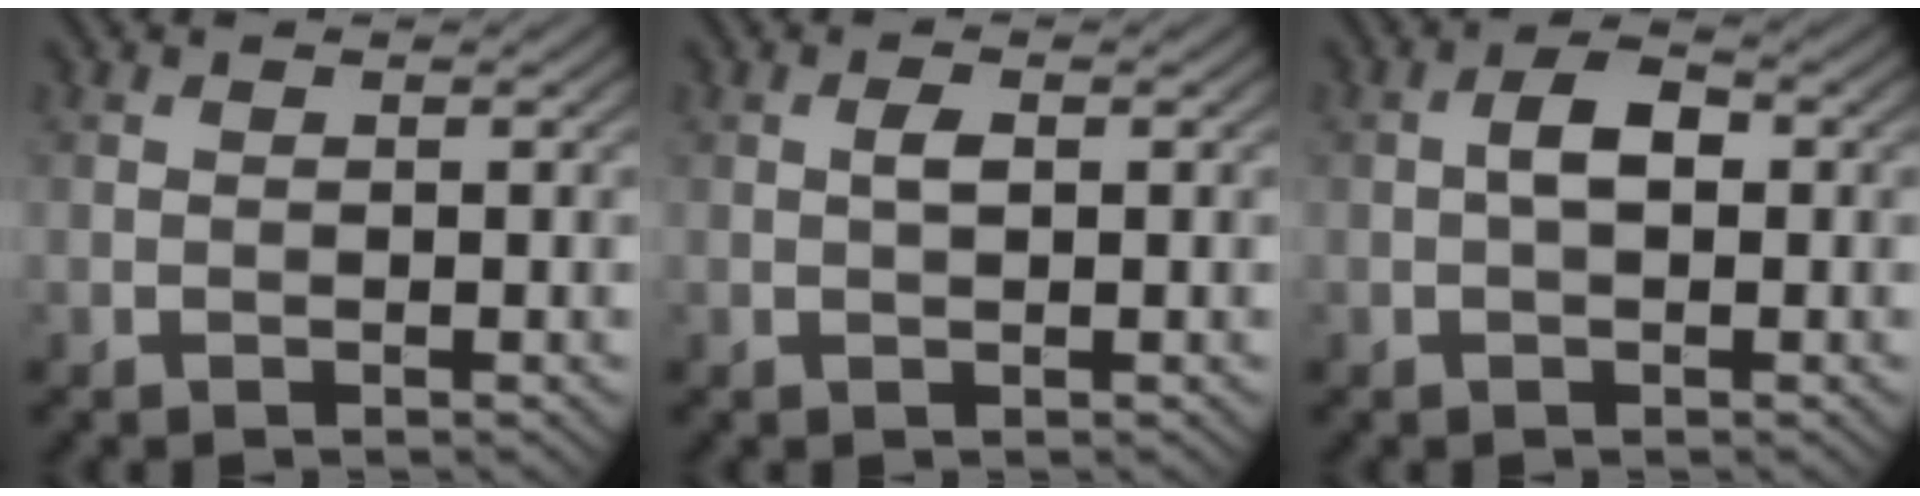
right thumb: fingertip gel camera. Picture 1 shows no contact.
{"total": 1.4, "force": [0.2, 0.5, 1.3], "torque": [-0.027, 0.003, 0.002]}
{"total": 3.1, "force": [0.0, 1.6, 2.7], "torque": [-0.047, 0.009, -0.005]}